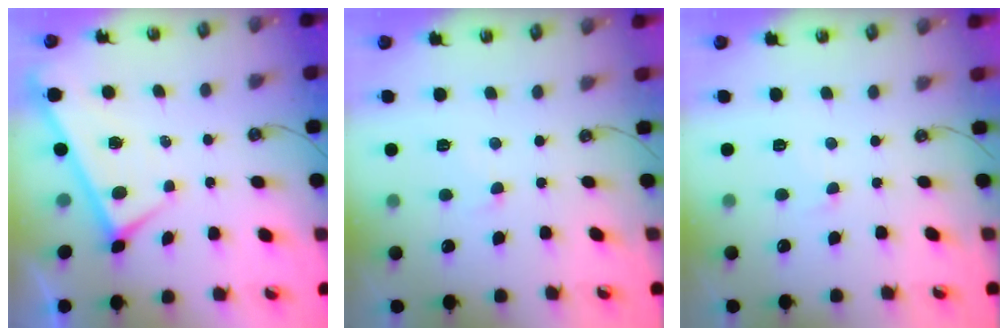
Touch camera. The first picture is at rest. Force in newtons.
{"total": 2.3, "press": 2.2, "slide": 0.6}
{"total": 0.8, "press": 0.7, "slide": 0.5}